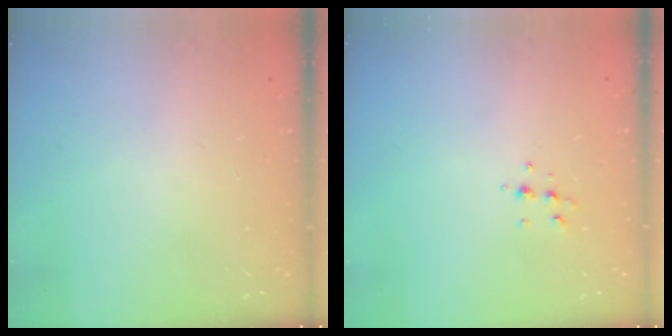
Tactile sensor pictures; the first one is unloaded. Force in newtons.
{"total": 4.9, "press": 4.8, "slide": 1.1}